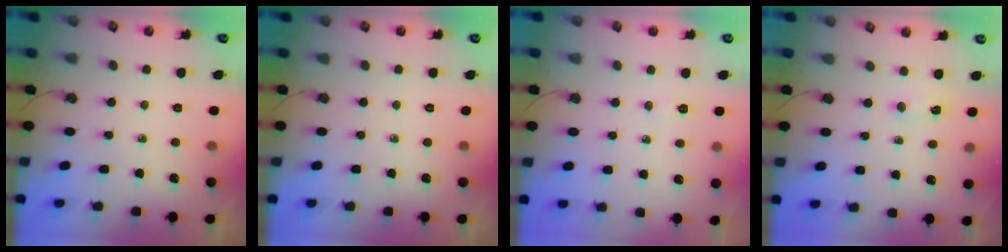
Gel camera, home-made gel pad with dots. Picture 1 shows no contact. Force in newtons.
{"total": 0.0}
{"total": 3.7, "press": 3.6, "slide": 0.5}
{"total": 2.7, "press": 2.7, "slide": 0.5}